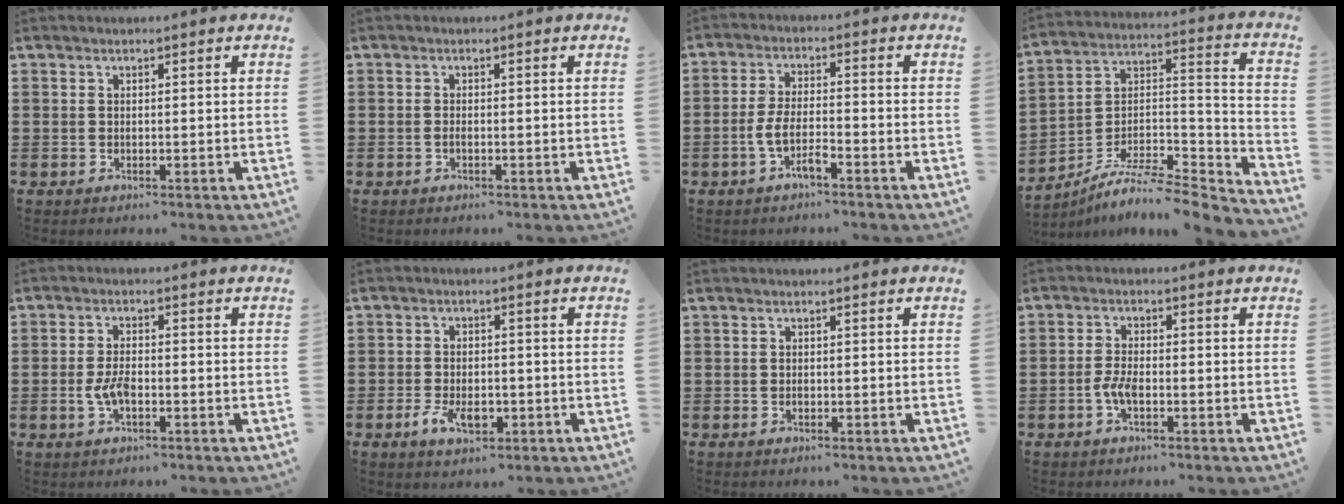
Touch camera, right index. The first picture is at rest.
{"total": 0.7, "force": [-0.4, -0.1, 0.6], "torque": [-0.014, -0.006, -0.005]}
{"total": 4.8, "force": [-2.6, 1.1, 3.9], "torque": [-0.095, -0.001, -0.056]}
{"total": 6.8, "force": [-5.9, 1.7, 2.9], "torque": [-0.055, -0.003, -0.118]}
{"total": 4.0, "force": [-1.1, 1.6, 3.5], "torque": [-0.085, -0.006, -0.025]}
{"total": 4.5, "force": [-1.8, 2.4, 3.4], "torque": [-0.070, 0.000, -0.033]}
{"total": 0.5, "force": [-0.2, 0.3, 0.4], "torque": [-0.010, -0.001, -0.003]}
{"total": 3.1, "force": [-1.3, 0.8, 2.7], "torque": [-0.071, -0.009, -0.029]}